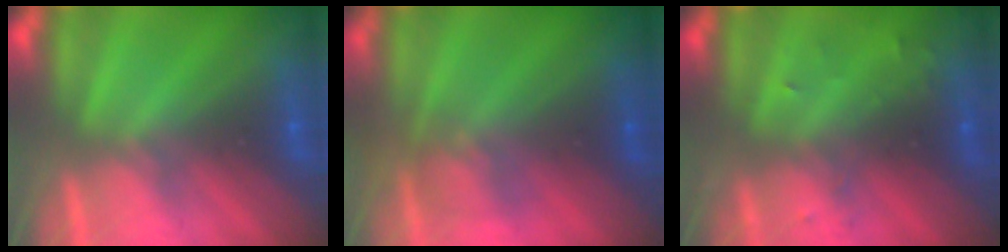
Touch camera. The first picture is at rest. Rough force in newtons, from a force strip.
{"total": 2.7}
{"total": 3.0}